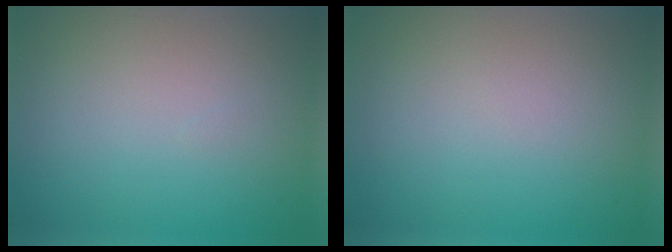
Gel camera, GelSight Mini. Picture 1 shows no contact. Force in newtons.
{"total": 0.0}